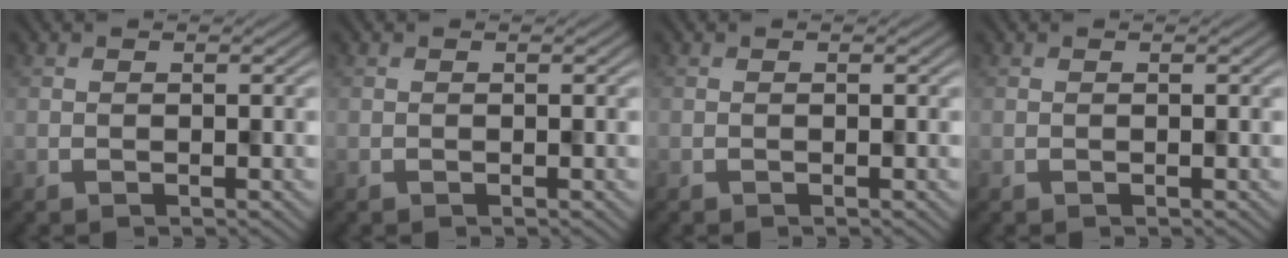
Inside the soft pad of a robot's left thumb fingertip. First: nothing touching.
{"total": 0.0}
{"total": 0.0}
{"total": 0.0}